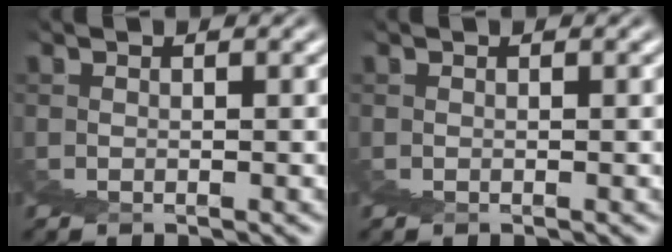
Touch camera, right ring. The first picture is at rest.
{"total": 0.0}